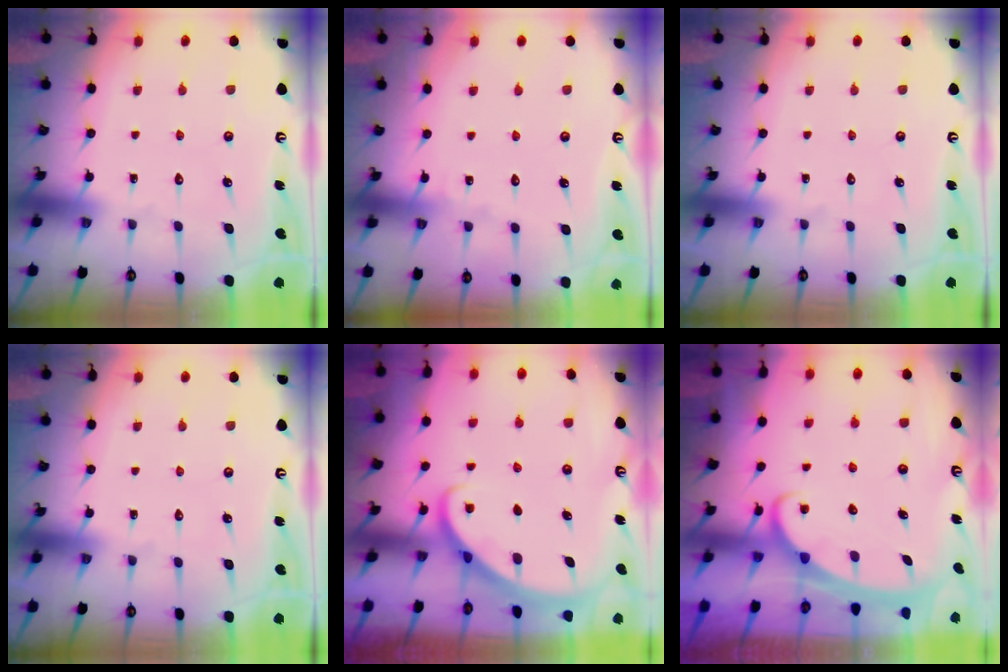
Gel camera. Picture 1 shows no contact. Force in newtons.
{"total": 1.7, "press": 1.7, "slide": 0.2}
{"total": 0.0}
{"total": 0.0}
{"total": 2.9, "press": 2.9, "slide": 0.2}
{"total": 2.3, "press": 2.3, "slide": 0.3}